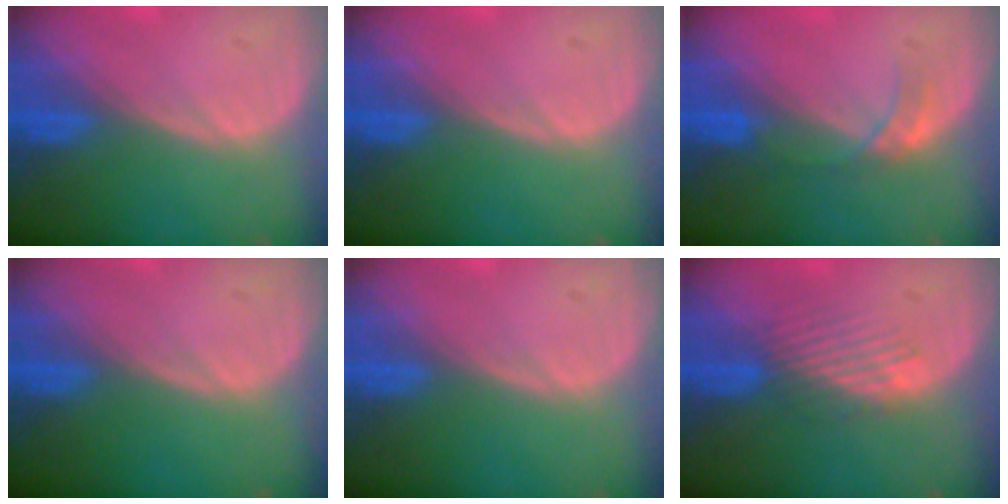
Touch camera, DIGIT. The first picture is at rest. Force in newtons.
{"total": 0.0}
{"total": 3.0, "press": 2.7, "slide": 1.3}
{"total": 0.0}
{"total": 0.0}
{"total": 3.6, "press": 3.1, "slide": 1.9}